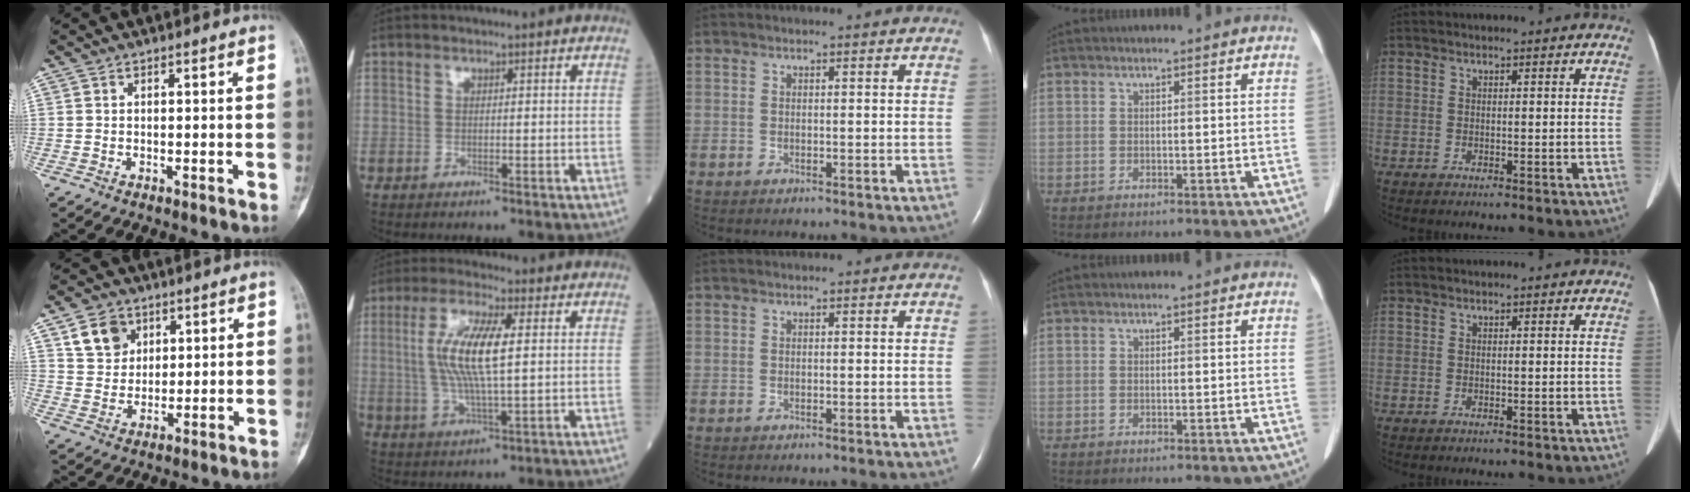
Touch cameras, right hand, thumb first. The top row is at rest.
{"thumb": {"total": 7.5, "force": [3.6, 6.0, 2.8], "torque": [-0.023, -0.016, 0.068]}, "index": {"total": 10.4, "force": [1.5, 1.7, 10.1], "torque": [-0.210, 0.001, 0.028]}}